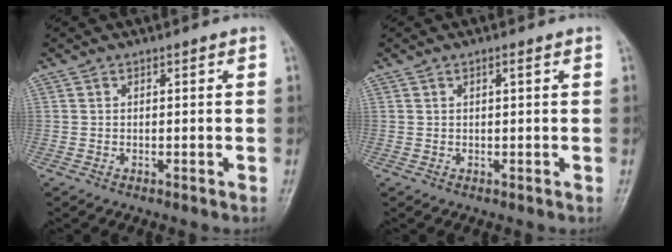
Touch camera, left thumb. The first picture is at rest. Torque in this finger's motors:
{"motor_torque": [-0.16, -0.11, -0.18, 0.31, -0.02]}